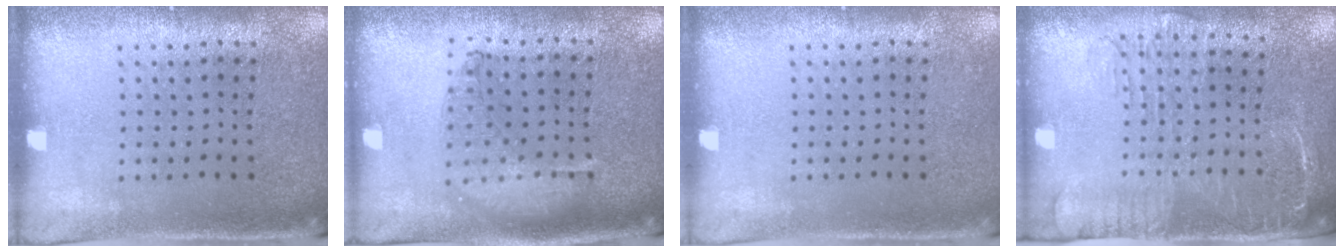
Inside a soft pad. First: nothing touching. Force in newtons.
{"total": 1.0, "press": 0.9, "slide": 0.3}
{"total": 0.0}
{"total": 2.0, "press": 1.7, "slide": 1.0}